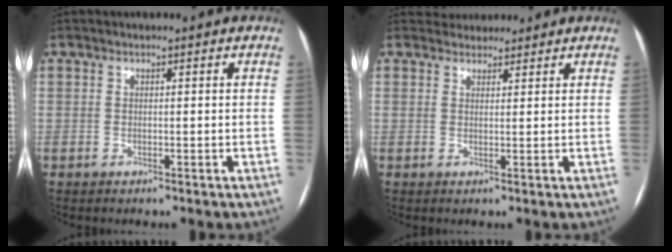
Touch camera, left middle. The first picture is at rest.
{"total": 3.3, "force": [3.0, 1.2, -0.2], "torque": [0.008, 0.017, 0.044]}